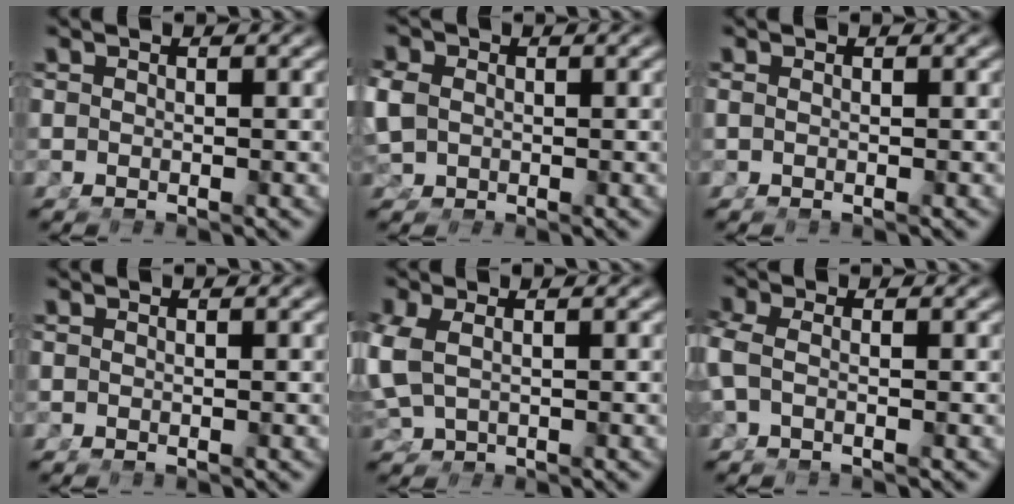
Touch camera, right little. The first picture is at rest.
{"total": 2.1, "force": [-0.1, 1.8, 1.1], "torque": [-0.035, -0.012, 0.008]}
{"total": 0.5, "force": [-0.1, -0.4, 0.4], "torque": [-0.001, 0.001, 0.000]}
{"total": 0.0}
{"total": 2.6, "force": [0.3, 1.7, 2.0], "torque": [-0.062, -0.010, 0.023]}
{"total": 2.0, "force": [-0.4, 0.7, 1.8], "torque": [-0.053, -0.008, 0.000]}